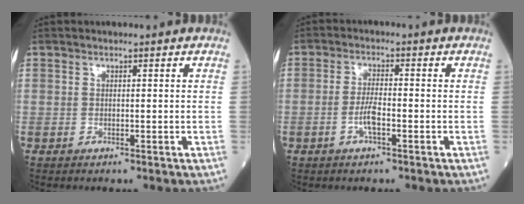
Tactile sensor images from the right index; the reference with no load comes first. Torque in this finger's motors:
{"motor_torque": [-0.18, -0.12, 0.00, 0.00]}